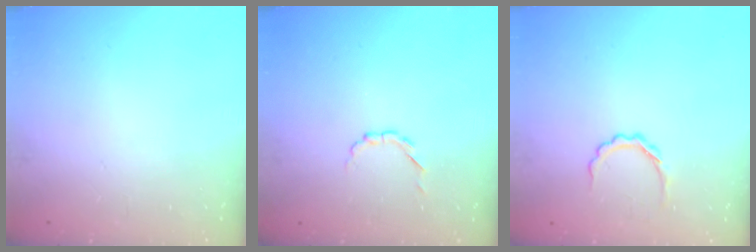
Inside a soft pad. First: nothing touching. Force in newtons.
{"total": 2.6, "press": 2.5, "slide": 0.9}
{"total": 4.1, "press": 4.1, "slide": 0.7}